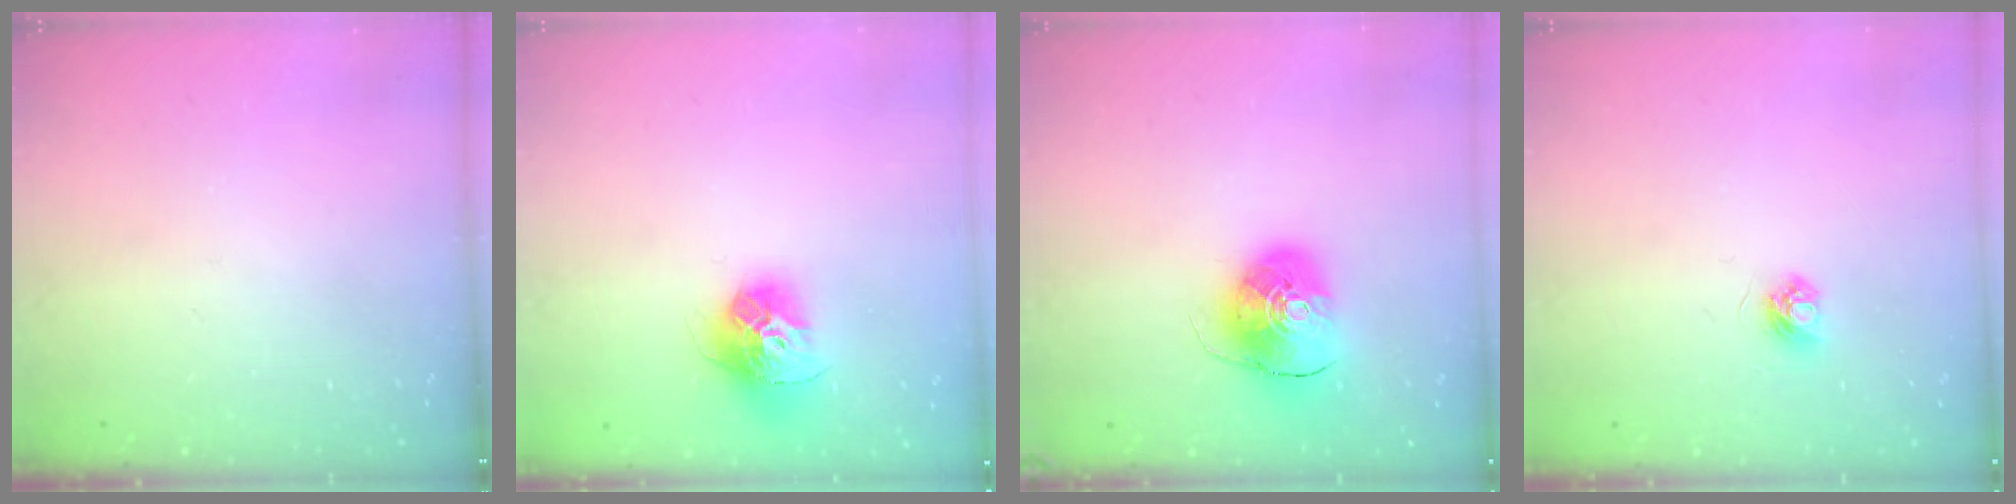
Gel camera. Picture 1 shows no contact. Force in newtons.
{"total": 13.6, "press": 13.5, "slide": 1.4}
{"total": 9.8, "press": 9.7, "slide": 1.4}
{"total": 3.6, "press": 3.6, "slide": 0.5}